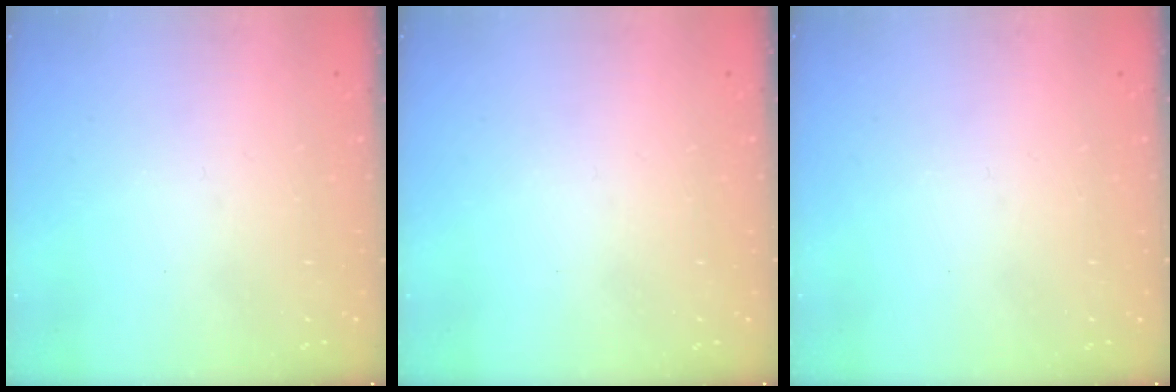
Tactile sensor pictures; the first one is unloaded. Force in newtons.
{"total": 0.0}
{"total": 0.0}